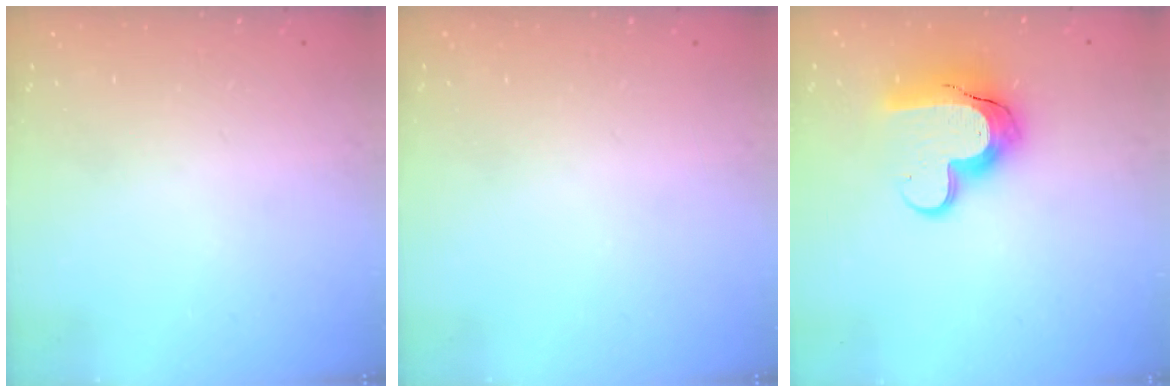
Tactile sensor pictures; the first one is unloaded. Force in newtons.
{"total": 0.0}
{"total": 14.0, "press": 13.9, "slide": 0.7}